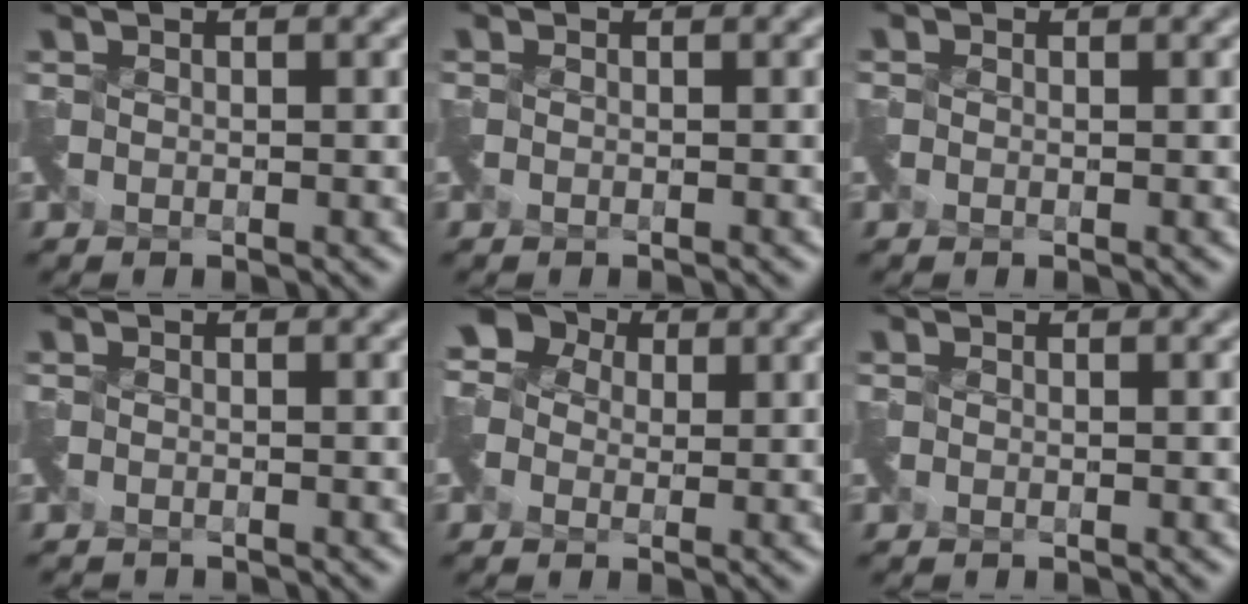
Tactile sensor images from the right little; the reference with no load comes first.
{"total": 1.0, "force": [-0.9, -0.1, -0.3], "torque": [0.006, -0.012, -0.019]}
{"total": 0.8, "force": [-0.4, -0.1, -0.6], "torque": [0.010, -0.002, -0.007]}
{"total": 1.7, "force": [-1.5, -0.2, -0.7], "torque": [0.012, -0.018, -0.031]}
{"total": 3.4, "force": [-0.3, 3.3, 0.8], "torque": [-0.025, 0.013, -0.004]}
{"total": 0.9, "force": [-0.7, -0.1, -0.5], "torque": [0.007, -0.009, -0.015]}